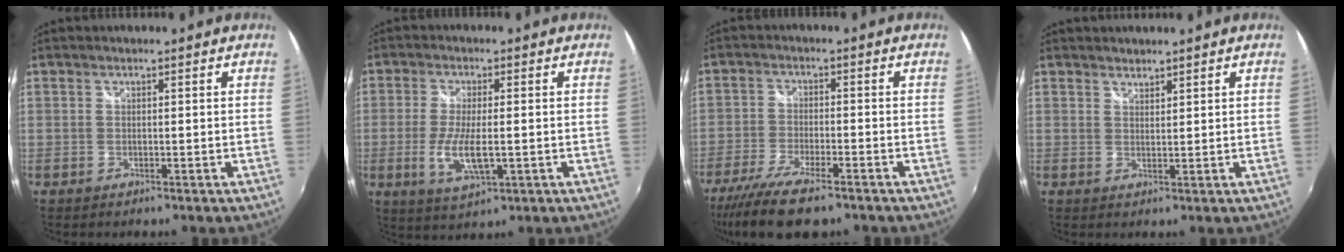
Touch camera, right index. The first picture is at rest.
{"total": 8.2, "force": [-1.9, 2.4, 7.6], "torque": [-0.154, -0.016, -0.034]}
{"total": 11.4, "force": [-8.5, 2.8, 7.0], "torque": [-0.170, -0.038, -0.160]}
{"total": 1.6, "force": [1.5, 0.5, 0.2], "torque": [0.001, 0.001, 0.026]}